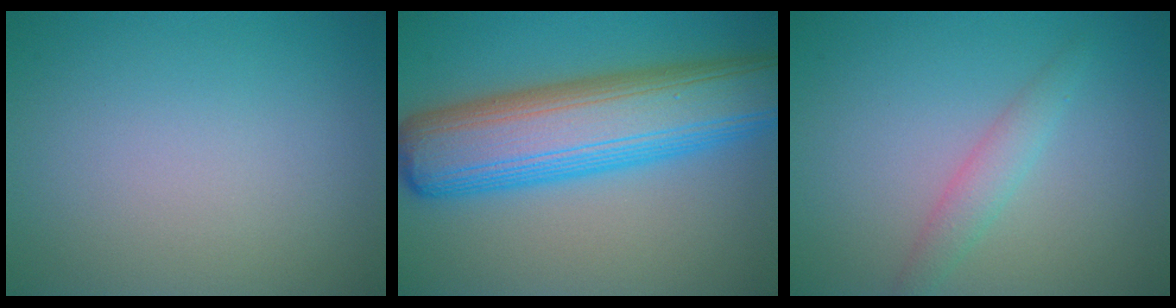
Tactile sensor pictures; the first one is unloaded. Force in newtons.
{"total": 11.9, "press": 11.9, "slide": 0.2}
{"total": 1.9, "press": 1.9, "slide": 0.1}